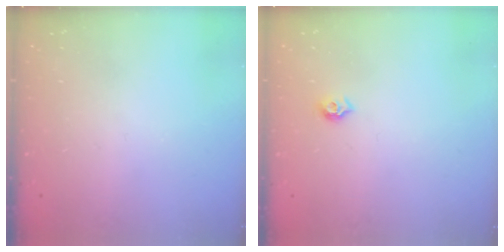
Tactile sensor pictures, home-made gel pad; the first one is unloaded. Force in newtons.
{"total": 5.8, "press": 5.7, "slide": 0.8}